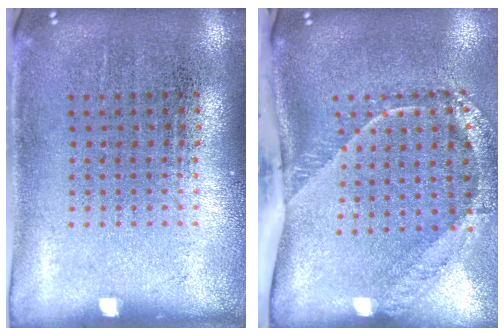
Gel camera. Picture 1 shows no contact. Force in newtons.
{"total": 2.7, "press": 1.8, "slide": 2.0}